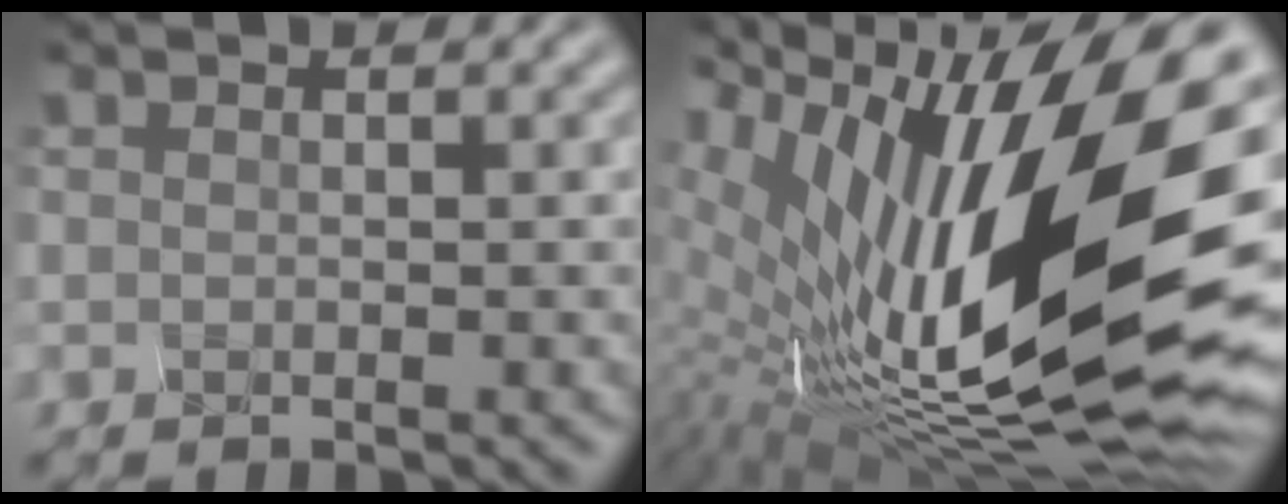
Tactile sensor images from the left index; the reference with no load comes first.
{"total": 18.7, "force": [2.8, 8.3, 16.5], "torque": [-0.305, -0.010, 0.060]}